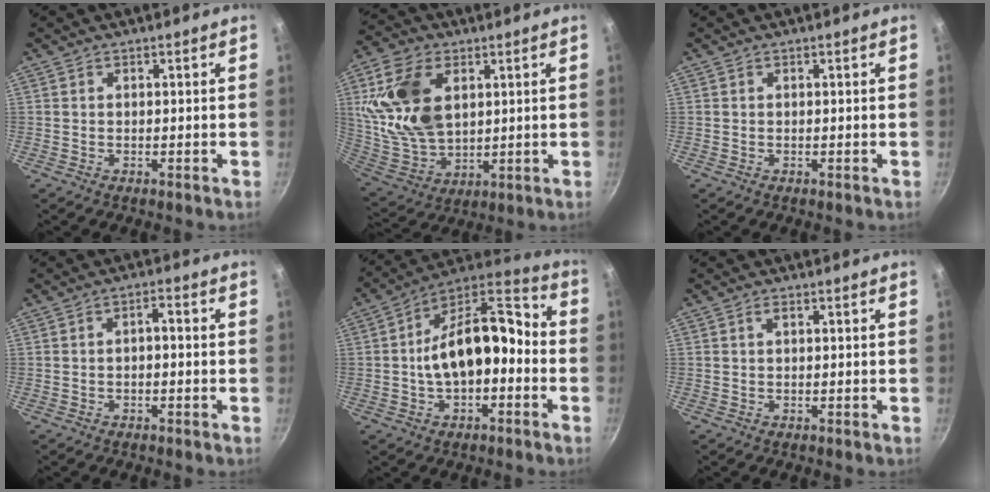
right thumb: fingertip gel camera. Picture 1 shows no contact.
{"total": 17.7, "force": [4.7, 11.5, 12.6], "torque": [-0.228, -0.019, 0.102]}
{"total": 0.0}
{"total": 2.4, "force": [-0.5, 1.1, 2.1], "torque": [-0.030, 0.017, -0.008]}
{"total": 17.8, "force": [-1.9, 10.0, 14.6], "torque": [-0.208, 0.060, -0.040]}
{"total": 1.0, "force": [0.4, 0.3, 0.8], "torque": [-0.016, 0.003, 0.007]}